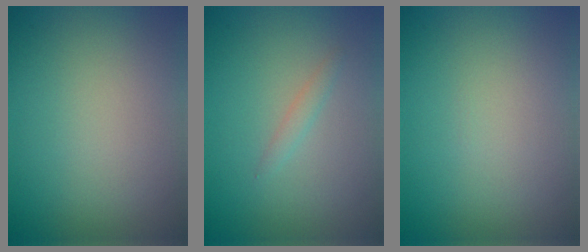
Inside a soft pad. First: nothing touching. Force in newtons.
{"total": 0.9, "press": 0.9, "slide": 0.1}
{"total": 0.0}